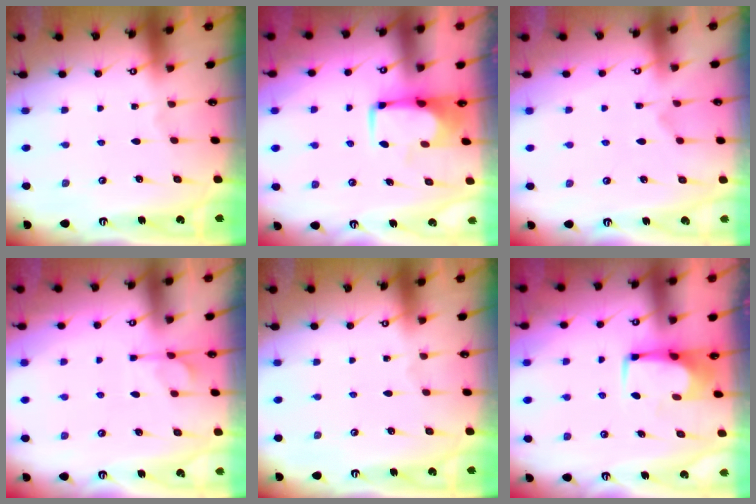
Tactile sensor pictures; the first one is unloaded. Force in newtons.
{"total": 0.5, "press": 0.5, "slide": 0.2}
{"total": 2.3, "press": 2.0, "slide": 1.1}
{"total": 5.0, "press": 4.8, "slide": 1.4}
{"total": 0.0}
{"total": 0.8, "press": 0.7, "slide": 0.4}